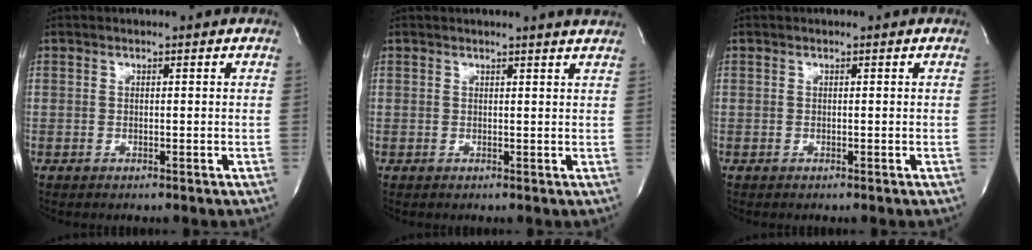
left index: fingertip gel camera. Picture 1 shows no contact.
{"total": 3.9, "force": [3.6, -0.6, 1.2], "torque": [-0.018, -0.007, 0.024]}
{"total": 0.0}